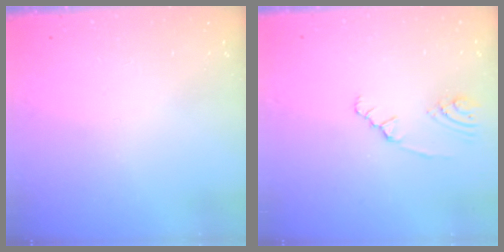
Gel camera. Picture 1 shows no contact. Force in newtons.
{"total": 2.5, "press": 2.3, "slide": 1.1}